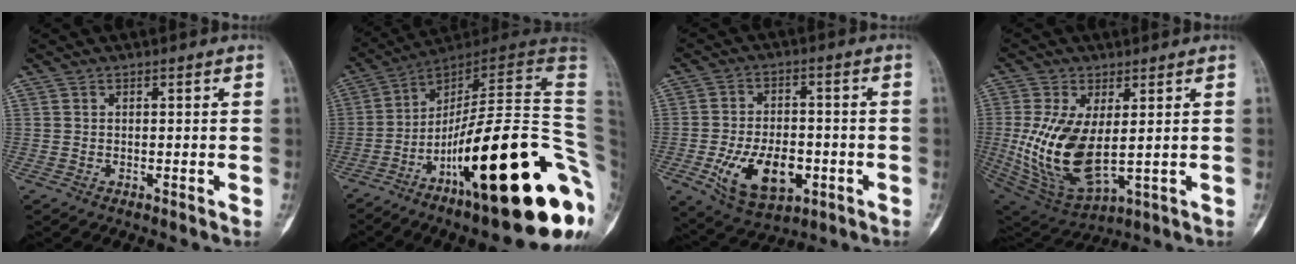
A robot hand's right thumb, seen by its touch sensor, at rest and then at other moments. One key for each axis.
{"total": 32.3, "fx": -10.1, "fy": 6.7, "fz": 29.9, "tx": -0.352, "ty": 0.053, "tz": -0.158}
{"total": 13.6, "fx": -4.3, "fy": 7.9, "fz": 10.2, "tx": -0.155, "ty": 0.012, "tz": -0.060}
{"total": 15.7, "fx": 0.5, "fy": 7.8, "fz": 13.6, "tx": -0.276, "ty": -0.018, "tz": 0.034}